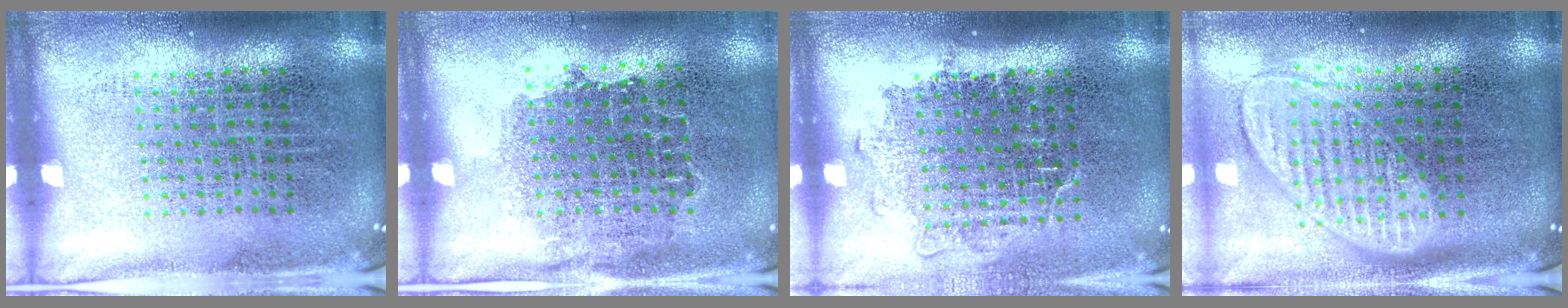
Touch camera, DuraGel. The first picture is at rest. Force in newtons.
{"total": 0.9, "press": 0.8, "slide": 0.5}
{"total": 1.2, "press": 1.1, "slide": 0.5}
{"total": 1.9, "press": 1.5, "slide": 1.2}